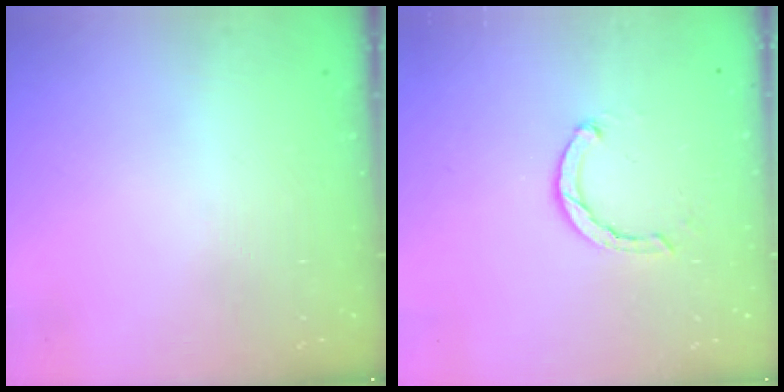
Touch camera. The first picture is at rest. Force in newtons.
{"total": 2.3, "press": 2.3, "slide": 0.3}